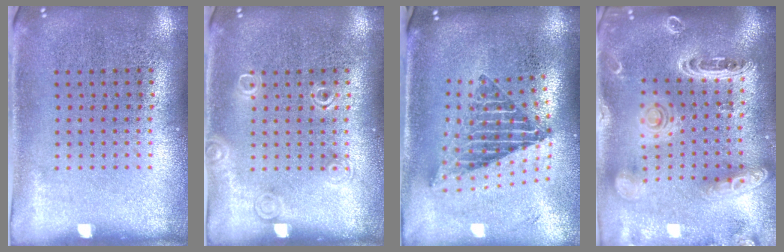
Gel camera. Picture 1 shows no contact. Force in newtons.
{"total": 1.2, "press": 1.2, "slide": 0.2}
{"total": 2.2, "press": 1.6, "slide": 1.6}
{"total": 2.6, "press": 2.3, "slide": 1.1}